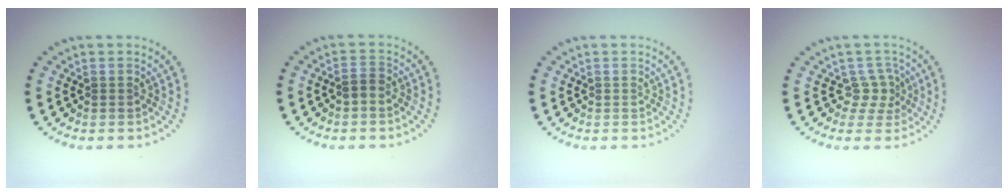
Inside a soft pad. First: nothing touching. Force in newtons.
{"total": 1.1, "press": 0.9, "slide": 0.6}
{"total": 0.0}
{"total": 2.1, "press": 1.4, "slide": 1.5}